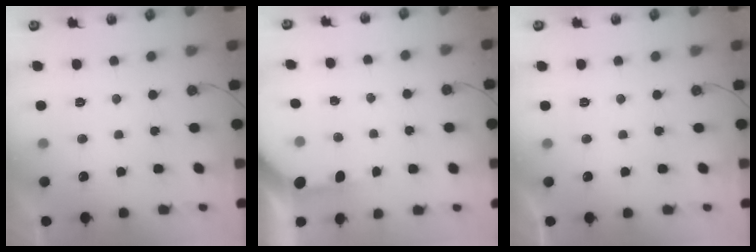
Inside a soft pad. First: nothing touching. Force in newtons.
{"total": 3.4, "press": 3.4, "slide": 0.4}
{"total": 0.0}